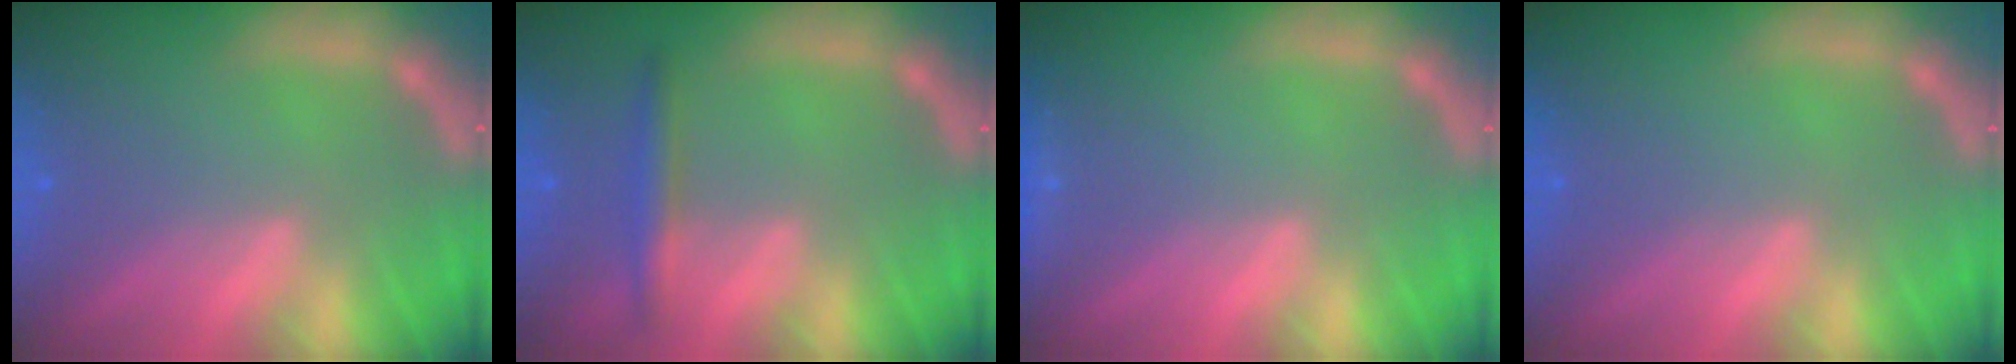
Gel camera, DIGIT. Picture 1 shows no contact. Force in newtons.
{"total": 2.4}
{"total": 0.9}
{"total": 0.0}